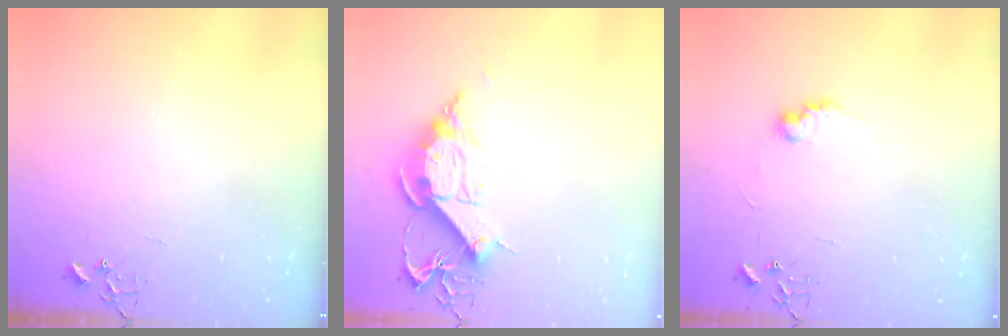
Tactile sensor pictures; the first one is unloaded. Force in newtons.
{"total": 13.0, "press": 13.0, "slide": 1.1}
{"total": 7.5, "press": 7.4, "slide": 0.3}